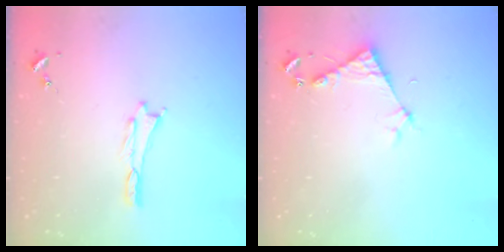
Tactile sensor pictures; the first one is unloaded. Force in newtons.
{"total": 4.3, "press": 4.3, "slide": 0.4}